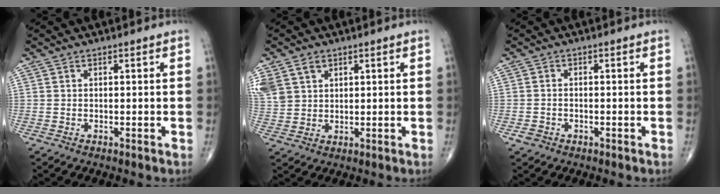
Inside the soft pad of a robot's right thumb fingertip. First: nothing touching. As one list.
[{"total": 10.4, "force": [4.7, 7.7, 5.1], "torque": [-0.125, 0.004, 0.102]}, {"total": 1.5, "force": [-0.7, 1.2, 0.5], "torque": [-0.008, 0.006, -0.012]}]